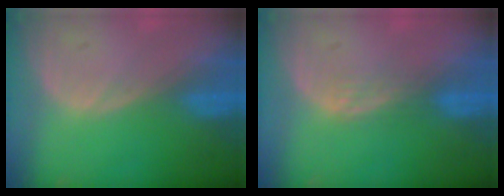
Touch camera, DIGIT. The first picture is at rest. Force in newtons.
{"total": 1.9, "press": 1.9, "slide": 0.3}